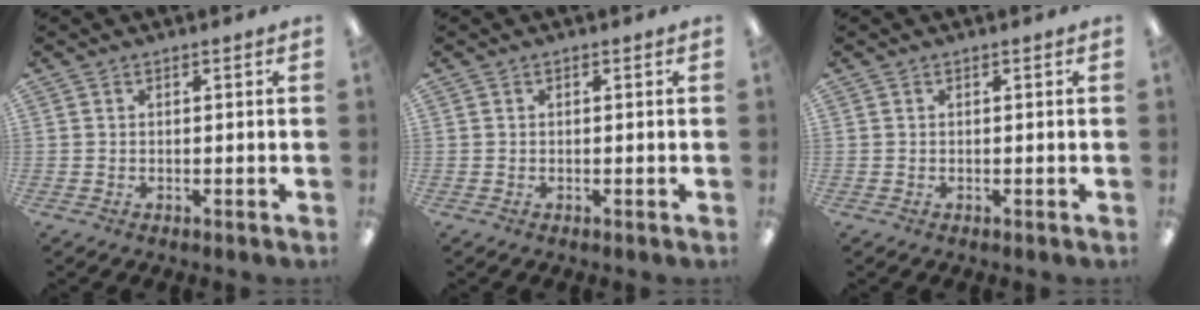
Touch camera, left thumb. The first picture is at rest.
{"total": 0.0}
{"total": 0.0}